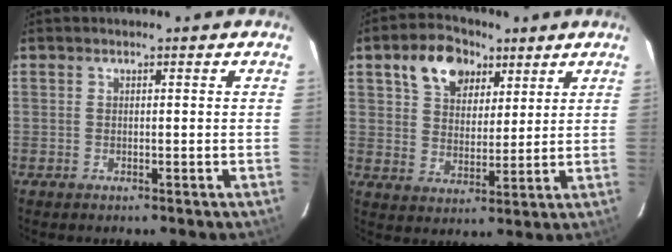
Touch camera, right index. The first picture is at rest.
{"total": 11.1, "force": [6.0, 7.3, 5.8], "torque": [-0.112, 0.026, 0.105]}